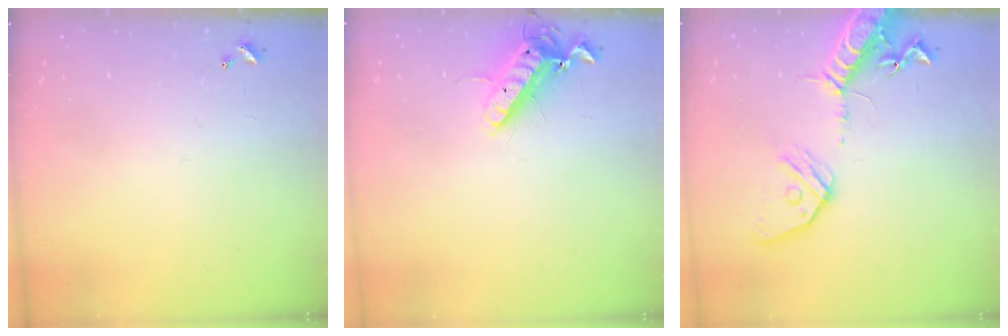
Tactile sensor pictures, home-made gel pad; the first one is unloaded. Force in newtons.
{"total": 12.2, "press": 12.1, "slide": 1.7}
{"total": 16.0, "press": 15.7, "slide": 3.0}